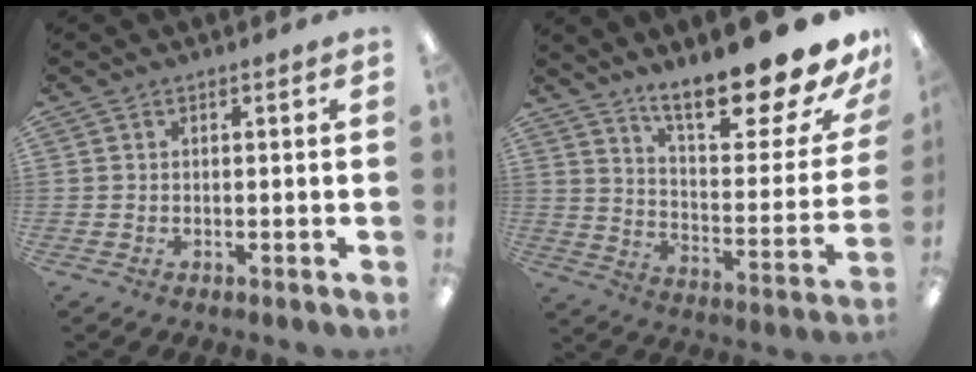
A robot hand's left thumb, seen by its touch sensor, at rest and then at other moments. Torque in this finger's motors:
{"motor_torque": [0.43, 0.44, 1.15, -1.62, 0.13]}